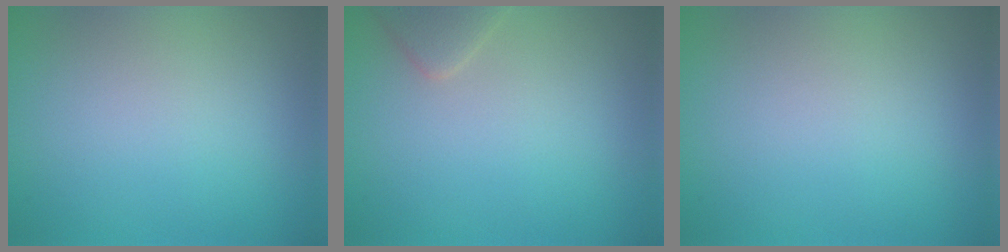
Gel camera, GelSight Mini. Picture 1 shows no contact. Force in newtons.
{"total": 1.8, "press": 1.8, "slide": 0.2}
{"total": 0.0}